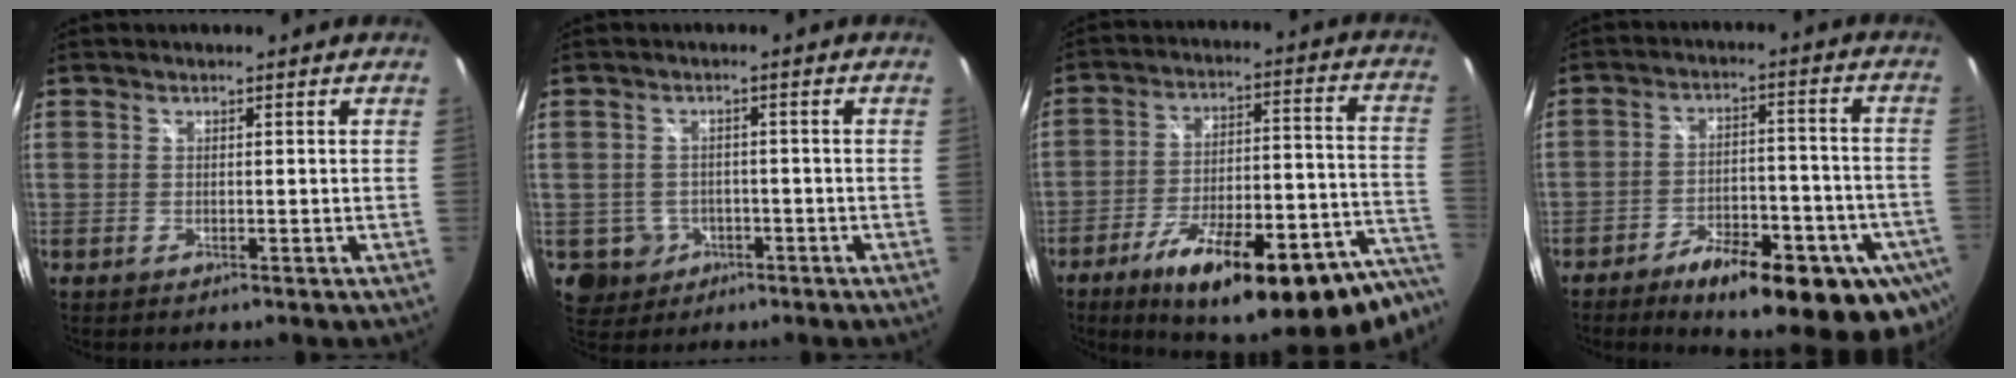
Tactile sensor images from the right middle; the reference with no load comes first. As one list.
[{"total": 5.1, "force": [-1.7, 4.7, 0.9], "torque": [-0.030, 0.007, -0.016]}, {"total": 30.5, "force": [-22.5, 8.2, 18.9], "torque": [-0.249, -0.012, -0.305]}, {"total": 22.1, "force": [-12.8, 8.0, 16.1], "torque": [-0.235, -0.023, -0.166]}]